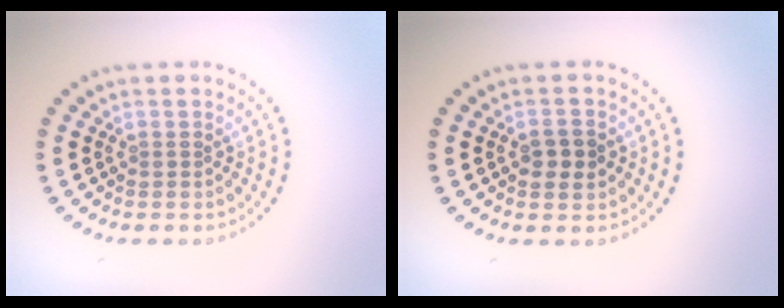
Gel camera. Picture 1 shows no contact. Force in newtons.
{"total": 2.3, "press": 2.3, "slide": 0.2}